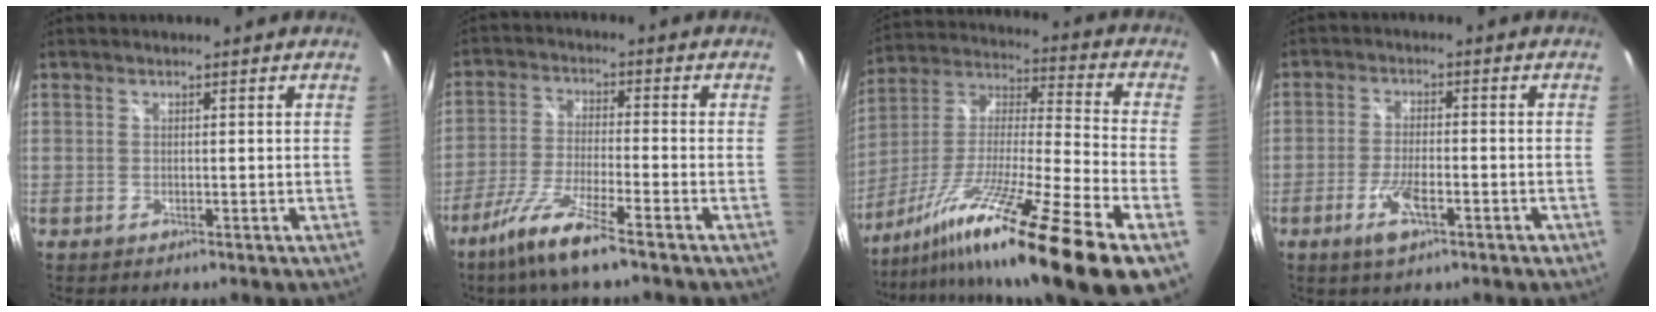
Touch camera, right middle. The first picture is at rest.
{"total": 9.3, "force": [-6.4, 0.0, 6.7], "torque": [-0.147, -0.016, -0.123]}
{"total": 24.7, "force": [-15.2, -0.7, 19.5], "torque": [-0.318, -0.055, -0.269]}
{"total": 6.1, "force": [-3.1, 2.1, 4.8], "torque": [-0.105, -0.007, -0.055]}